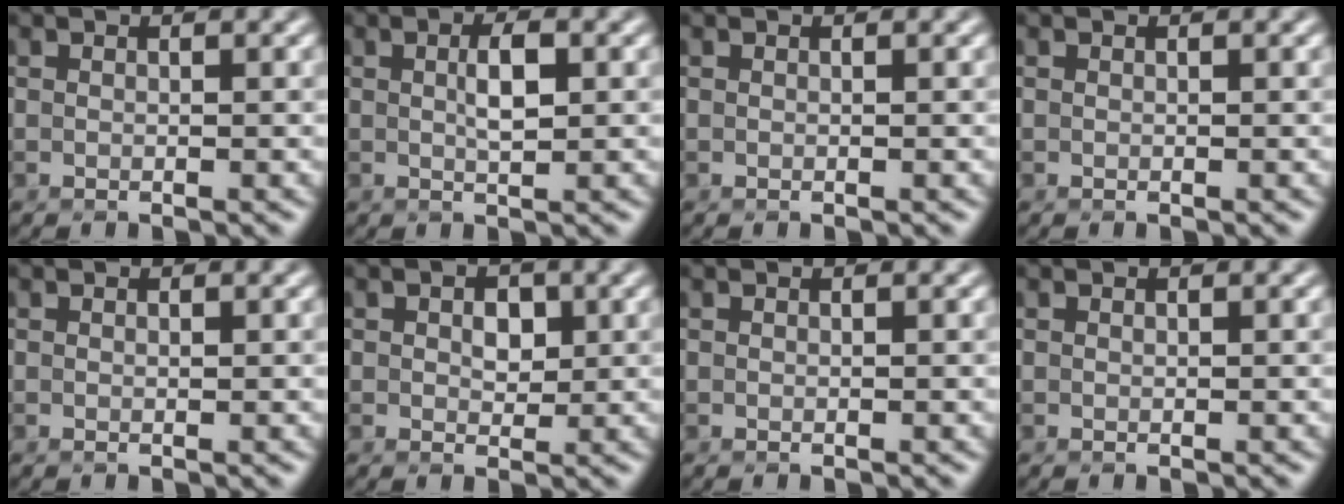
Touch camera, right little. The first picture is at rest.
{"total": 2.3, "force": [0.3, 0.6, 2.2], "torque": [-0.042, 0.004, 0.005]}
{"total": 0.0}
{"total": 0.0}
{"total": 0.0}
{"total": 1.9, "force": [0.5, 1.3, 1.4], "torque": [-0.019, -0.001, 0.006]}
{"total": 0.0}
{"total": 0.0}